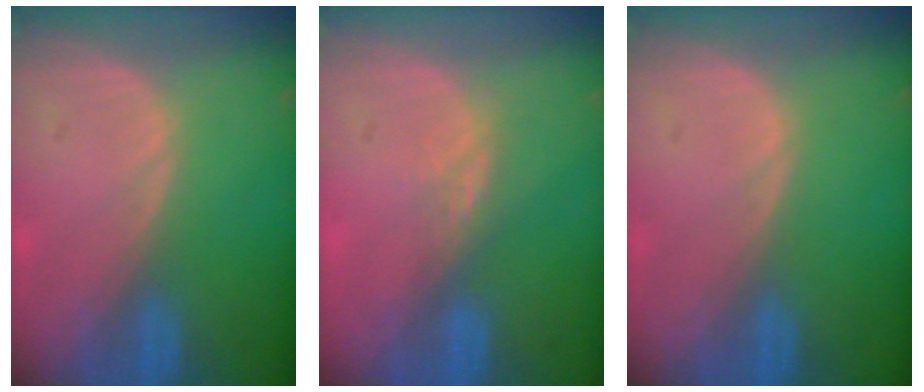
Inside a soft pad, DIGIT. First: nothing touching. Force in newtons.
{"total": 2.4, "press": 1.9, "slide": 1.4}
{"total": 0.0}